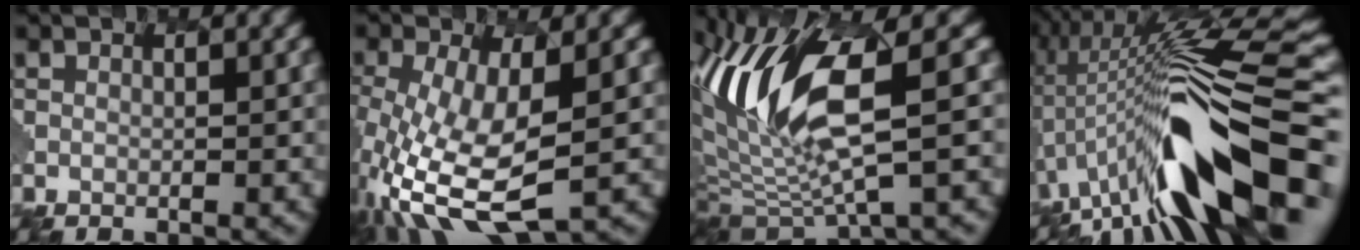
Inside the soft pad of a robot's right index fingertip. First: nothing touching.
{"total": 9.0, "force": [-3.9, 3.6, 7.2], "torque": [-0.183, -0.019, -0.082]}
{"total": 8.7, "force": [4.0, 3.1, 7.1], "torque": [-0.182, 0.021, 0.048]}
{"total": 10.9, "force": [-2.7, 1.6, 10.4], "torque": [-0.210, 0.055, -0.090]}